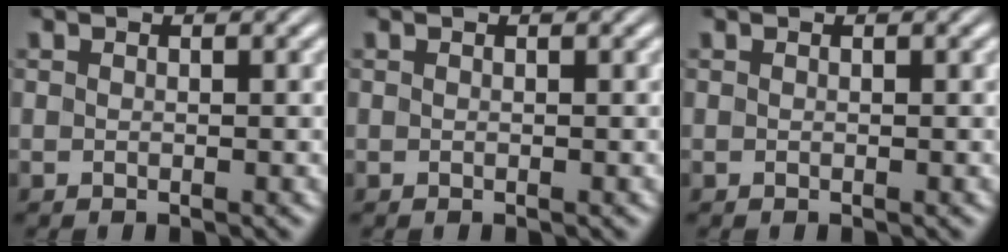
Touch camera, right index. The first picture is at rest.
{"total": 0.0}
{"total": 0.0}